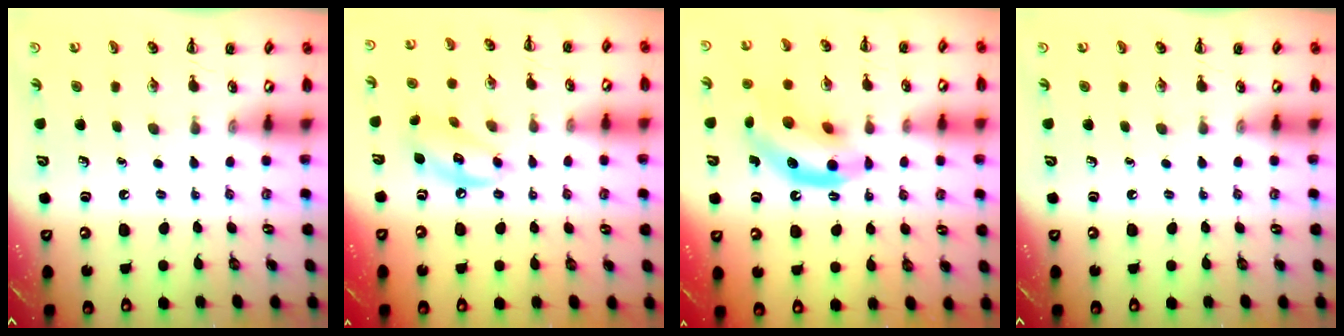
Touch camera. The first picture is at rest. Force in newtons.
{"total": 10.3, "press": 10.1, "slide": 1.9}
{"total": 12.8, "press": 12.4, "slide": 3.2}
{"total": 0.0}